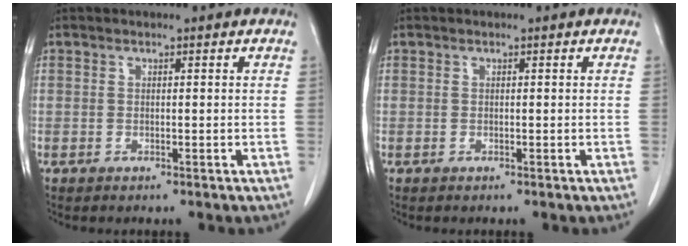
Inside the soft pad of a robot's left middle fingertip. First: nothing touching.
{"total": 0.0}